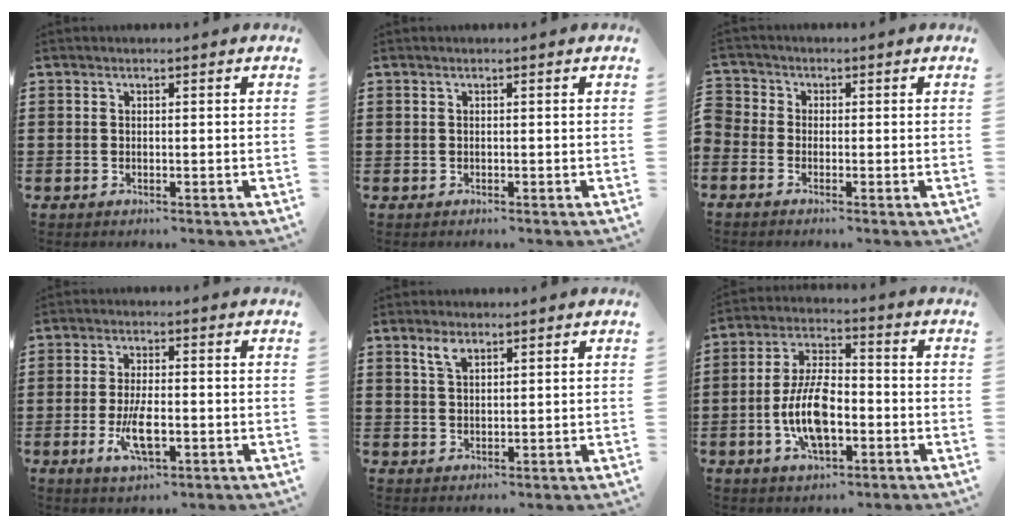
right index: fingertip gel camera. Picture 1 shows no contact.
{"total": 0.0}
{"total": 1.1, "force": [-0.9, 0.6, 0.2], "torque": [-0.007, 0.003, -0.019]}
{"total": 6.3, "force": [-1.8, 2.3, 5.6], "torque": [-0.119, -0.008, -0.034]}
{"total": 2.8, "force": [1.9, 1.2, 1.7], "torque": [-0.039, 0.004, 0.035]}
{"total": 10.2, "force": [-2.8, 4.7, 8.7], "torque": [-0.199, -0.003, -0.056]}